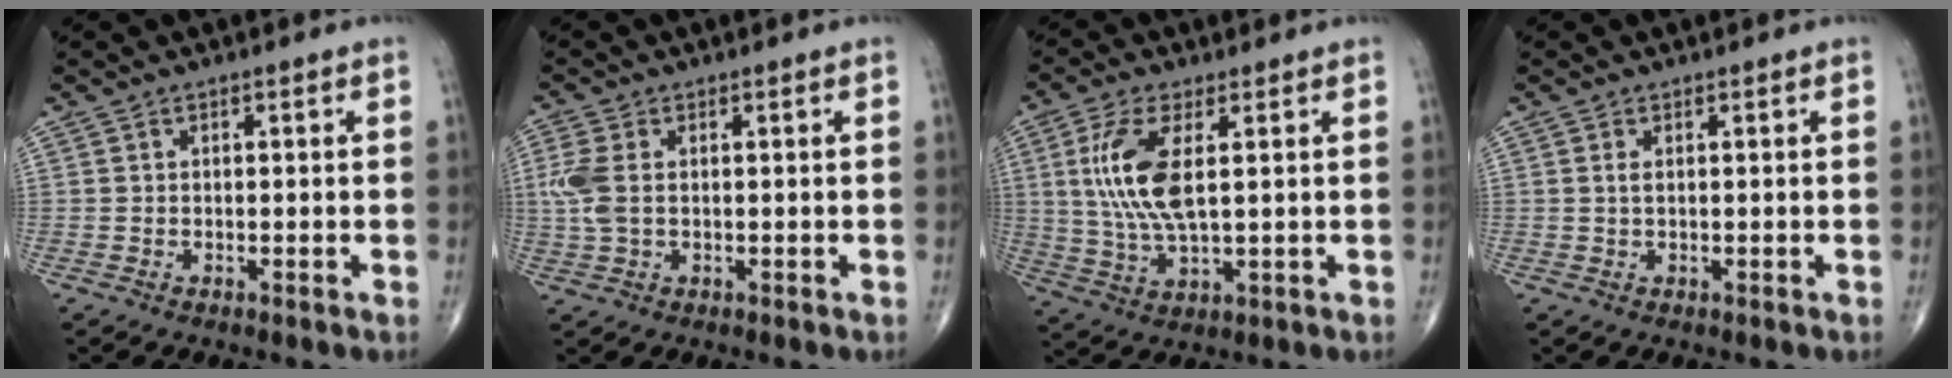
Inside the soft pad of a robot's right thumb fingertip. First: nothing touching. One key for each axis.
{"total": 5.4, "fx": 0.4, "fy": 3.2, "fz": 4.3, "tx": -0.127, "ty": 0.009, "tz": 0.007}
{"total": 11.2, "fx": 2.3, "fy": 4.2, "fz": 10.1, "tx": -0.229, "ty": -0.008, "tz": 0.050}
{"total": 0.9, "fx": 0.2, "fy": 0.3, "fz": 0.8, "tx": -0.021, "ty": 0.003, "tz": 0.006}